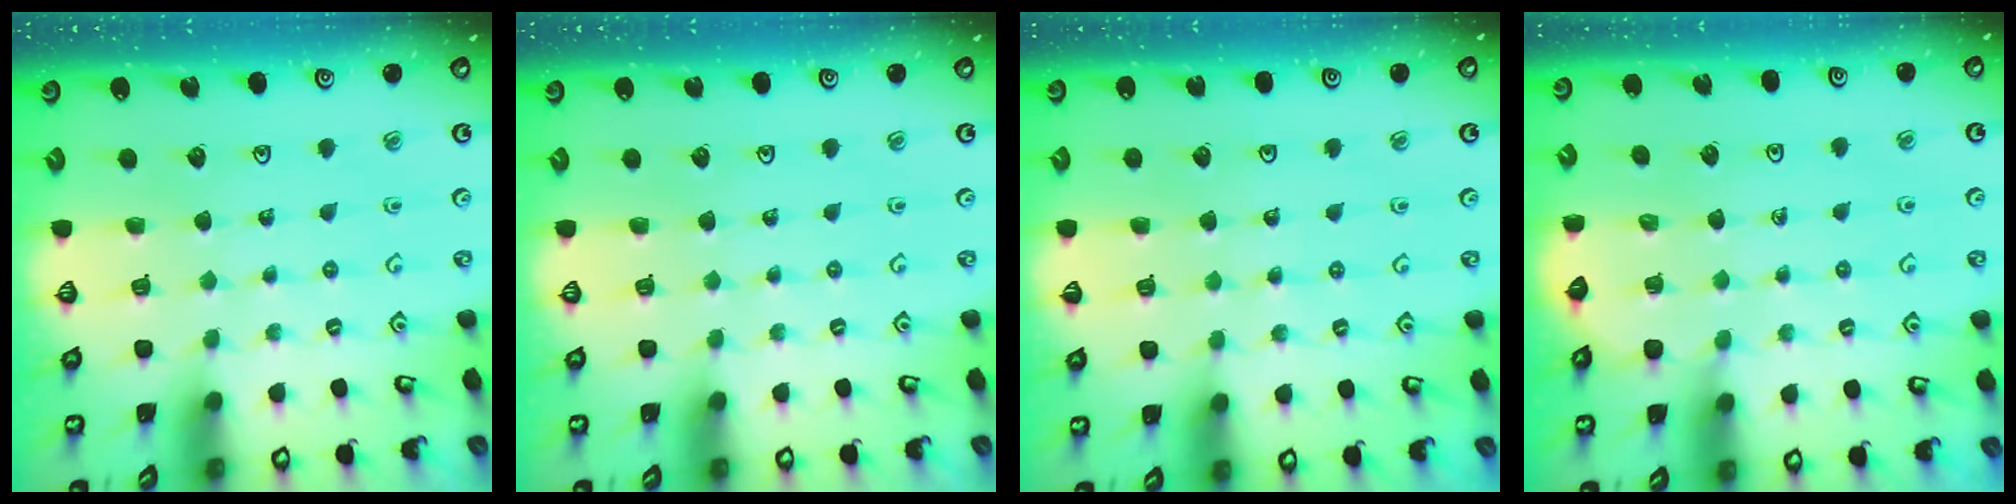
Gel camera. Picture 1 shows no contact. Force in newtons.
{"total": 0.0}
{"total": 2.2, "press": 2.2, "slide": 0.2}
{"total": 4.1, "press": 4.0, "slide": 0.7}